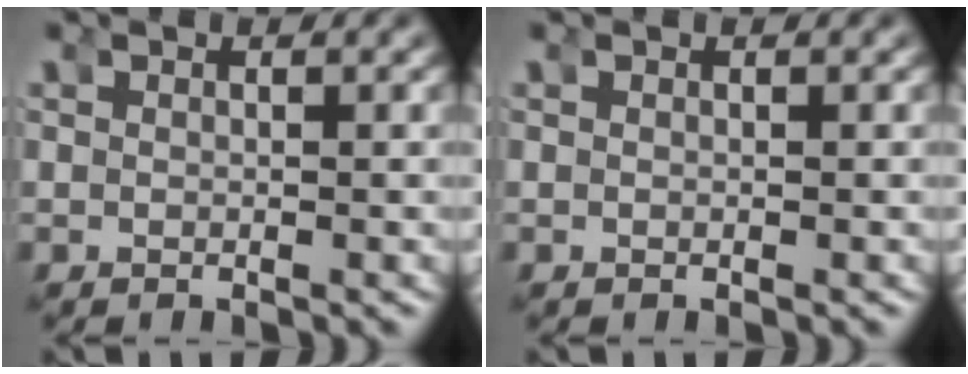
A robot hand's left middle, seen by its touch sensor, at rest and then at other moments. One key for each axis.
{"total": 0.0}